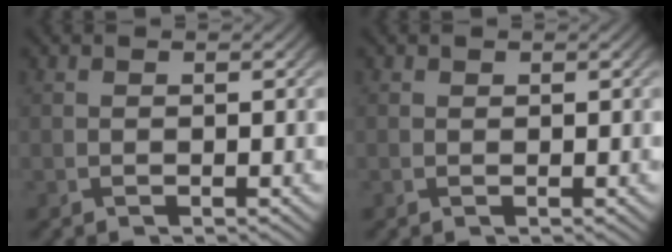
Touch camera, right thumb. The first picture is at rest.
{"total": 0.0}